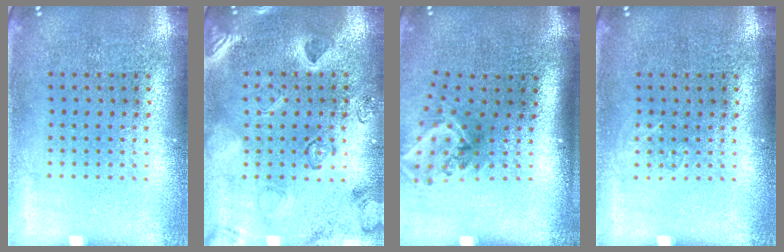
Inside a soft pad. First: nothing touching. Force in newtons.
{"total": 2.3, "press": 2.1, "slide": 0.8}
{"total": 2.1, "press": 1.3, "slide": 1.7}
{"total": 0.7, "press": 0.7, "slide": 0.1}